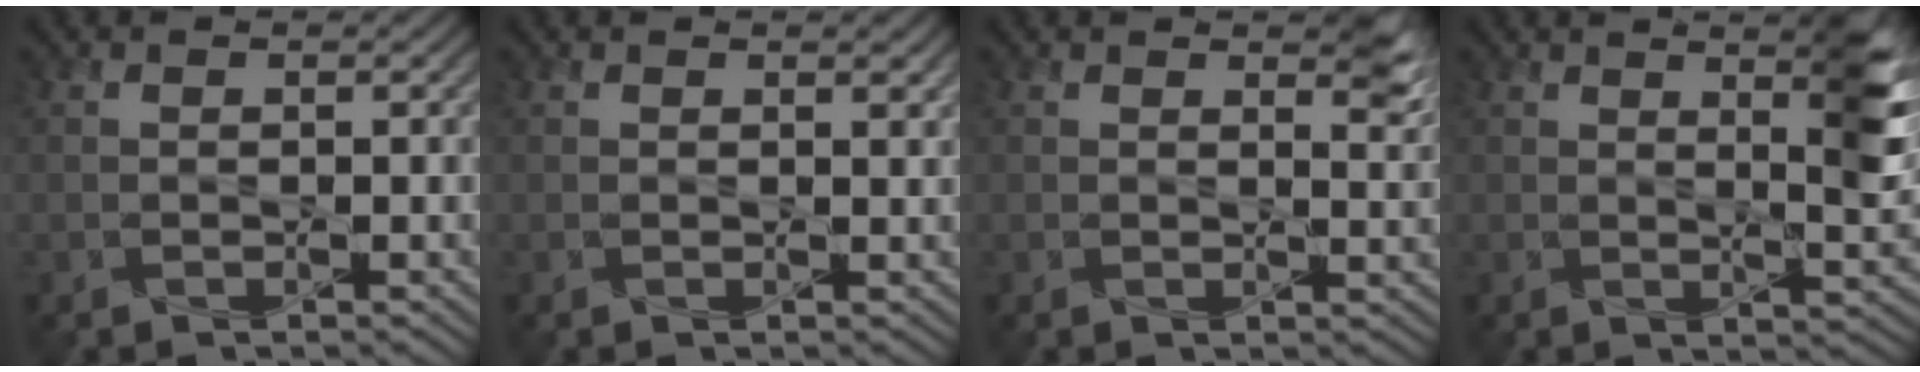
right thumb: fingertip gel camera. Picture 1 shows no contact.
{"total": 0.9, "force": [0.7, 0.1, 0.6], "torque": [-0.009, -0.003, 0.012]}
{"total": 2.9, "force": [2.0, 0.7, 1.9], "torque": [-0.031, -0.007, 0.034]}
{"total": 5.9, "force": [2.6, 1.2, 5.1], "torque": [-0.077, 0.001, 0.046]}